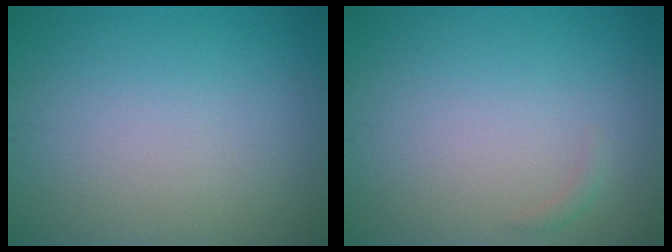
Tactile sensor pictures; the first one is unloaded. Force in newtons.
{"total": 0.6, "press": 0.6, "slide": 0.1}